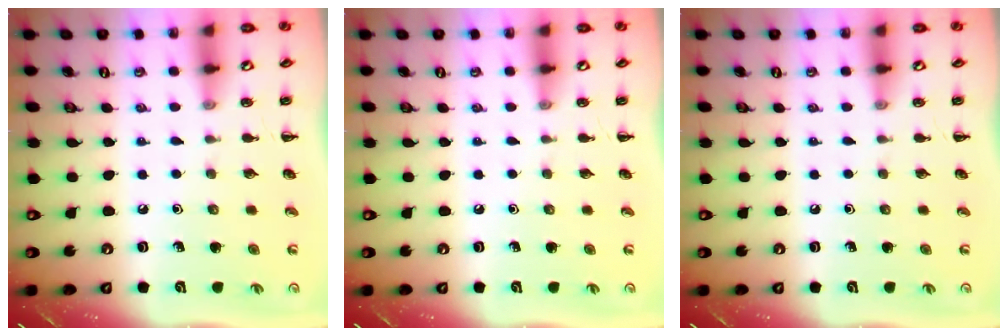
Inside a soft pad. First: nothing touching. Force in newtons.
{"total": 0.0}
{"total": 0.0}